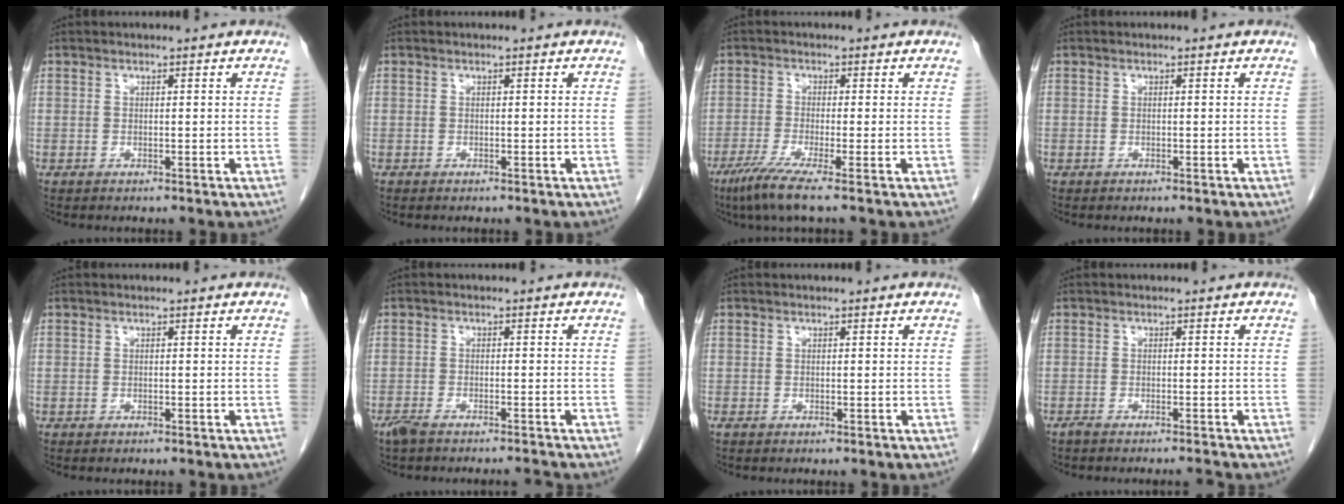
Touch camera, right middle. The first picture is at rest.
{"total": 0.0}
{"total": 5.7, "force": [-3.7, -0.6, 4.3], "torque": [-0.082, -0.019, -0.073]}
{"total": 0.0}
{"total": 0.0}
{"total": 4.0, "force": [-3.6, 0.1, 1.7], "torque": [-0.031, -0.009, -0.062]}
{"total": 0.0}
{"total": 2.1, "force": [-1.9, -0.4, 0.6], "torque": [-0.013, -0.003, -0.032]}